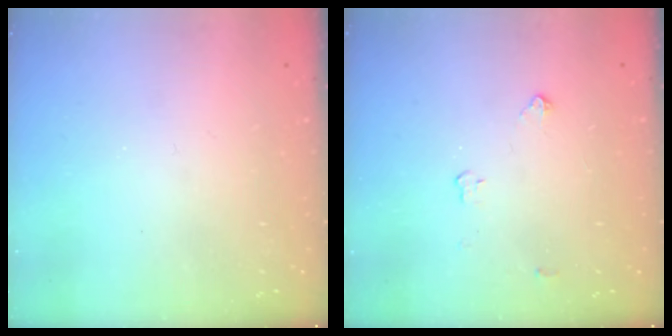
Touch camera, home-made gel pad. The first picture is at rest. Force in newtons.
{"total": 2.8, "press": 2.8, "slide": 0.4}